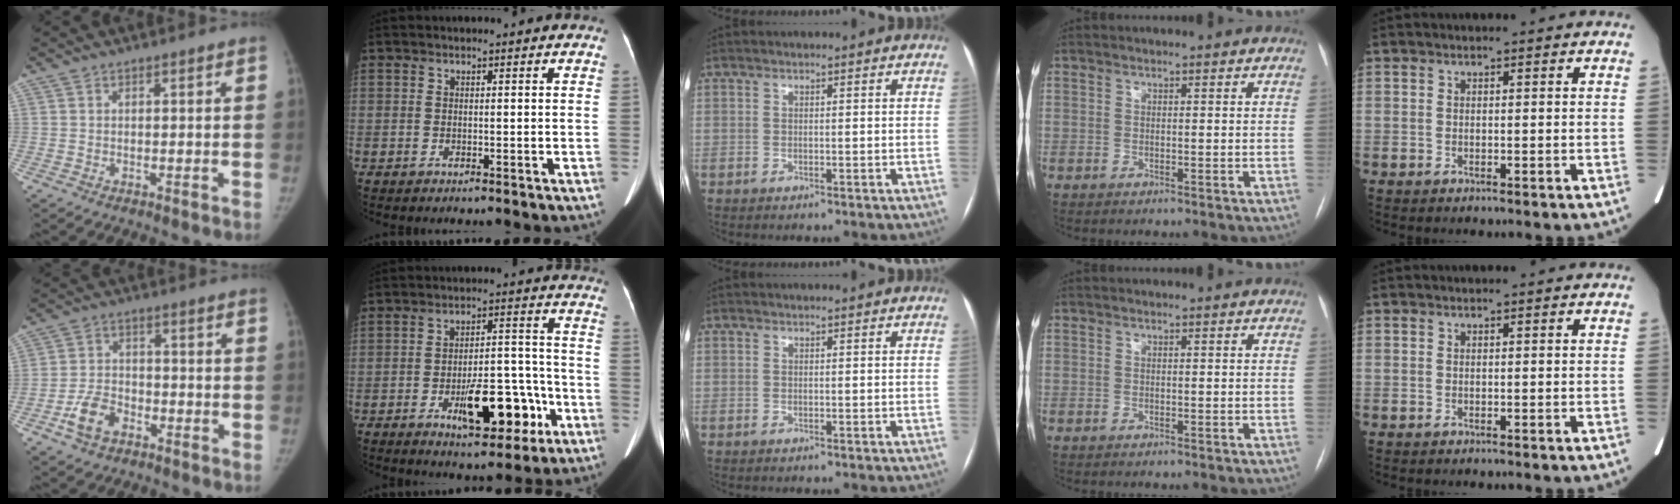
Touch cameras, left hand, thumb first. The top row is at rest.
{"thumb": {"total": 7.0, "force": [-3.7, 4.4, 3.9], "torque": [-0.072, 0.022, -0.066]}, "index": {"total": 11.9, "force": [-5.4, 4.5, 9.7], "torque": [-0.143, 0.019, -0.071]}, "middle": {"total": 0.7, "force": [0.6, 0.0, 0.2], "torque": [-0.002, 0.007, 0.009]}}